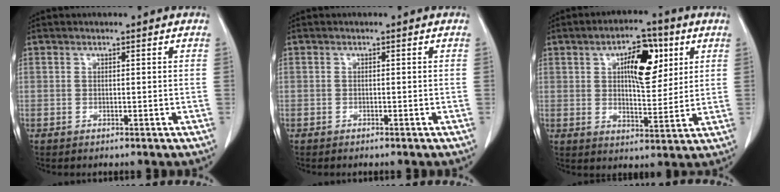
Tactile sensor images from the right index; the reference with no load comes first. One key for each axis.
{"total": 0.5, "fx": -0.5, "fy": 0.3, "fz": 0.1, "tx": -0.008, "ty": 0.001, "tz": -0.010}
{"total": 10.0, "fx": 3.6, "fy": 4.0, "fz": 8.5, "tx": -0.131, "ty": 0.013, "tz": 0.059}